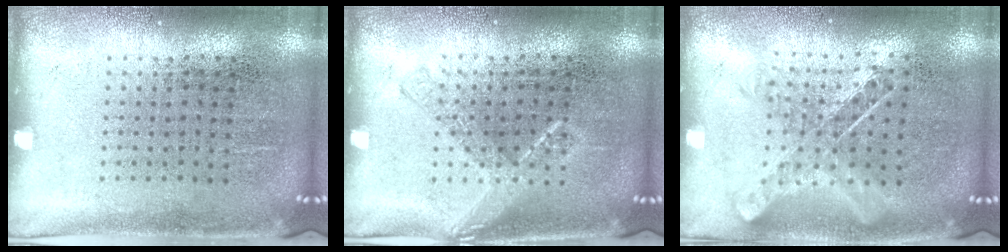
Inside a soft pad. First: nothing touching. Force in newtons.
{"total": 2.1, "press": 2.0, "slide": 0.2}
{"total": 1.0, "press": 1.0, "slide": 0.1}